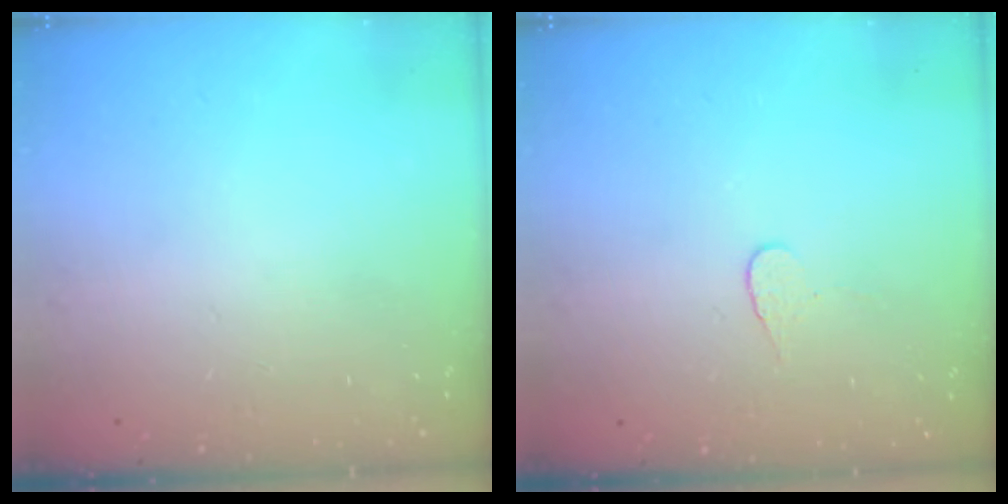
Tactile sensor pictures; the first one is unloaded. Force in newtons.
{"total": 3.7, "press": 3.7, "slide": 0.4}